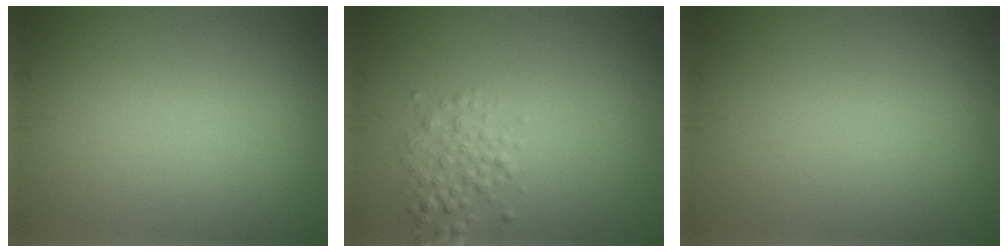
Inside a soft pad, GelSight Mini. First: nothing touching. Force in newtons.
{"total": 2.1, "press": 2.1, "slide": 0.0}
{"total": 0.0}